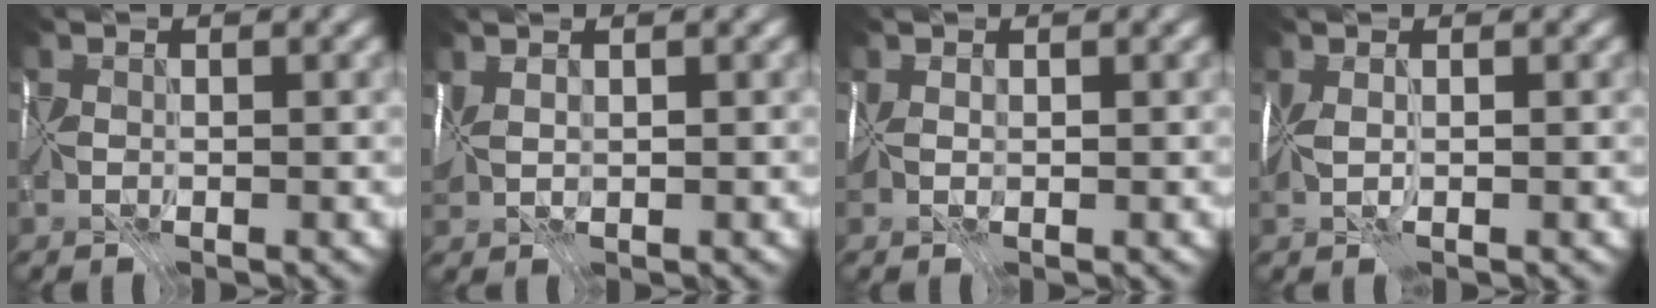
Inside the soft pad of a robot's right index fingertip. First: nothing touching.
{"total": 2.2, "force": [0.8, 1.2, 1.6], "torque": [-0.037, 0.008, 0.021]}
{"total": 1.2, "force": [0.1, 0.8, 0.9], "torque": [-0.020, 0.002, -0.002]}
{"total": 2.2, "force": [-0.2, 0.8, 2.0], "torque": [-0.042, 0.000, -0.006]}